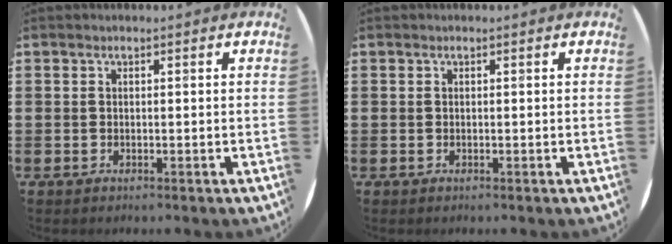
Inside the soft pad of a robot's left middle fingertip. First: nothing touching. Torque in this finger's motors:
{"motor_torque": [0.00, 0.00, 0.00, -0.01]}